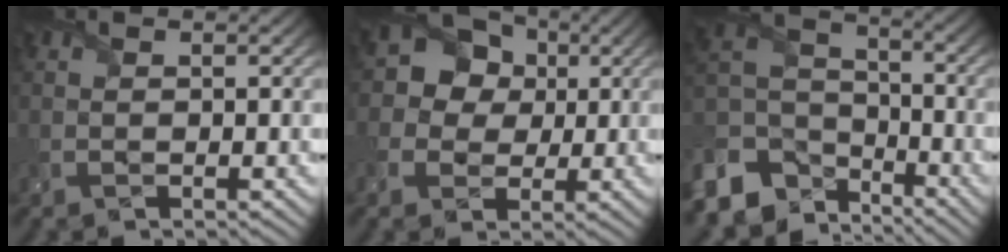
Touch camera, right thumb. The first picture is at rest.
{"total": 8.9, "force": [1.8, 8.0, 3.2], "torque": [-0.086, 0.029, 0.017]}
{"total": 11.8, "force": [-7.7, 7.7, 4.5], "torque": [-0.151, -0.030, -0.142]}